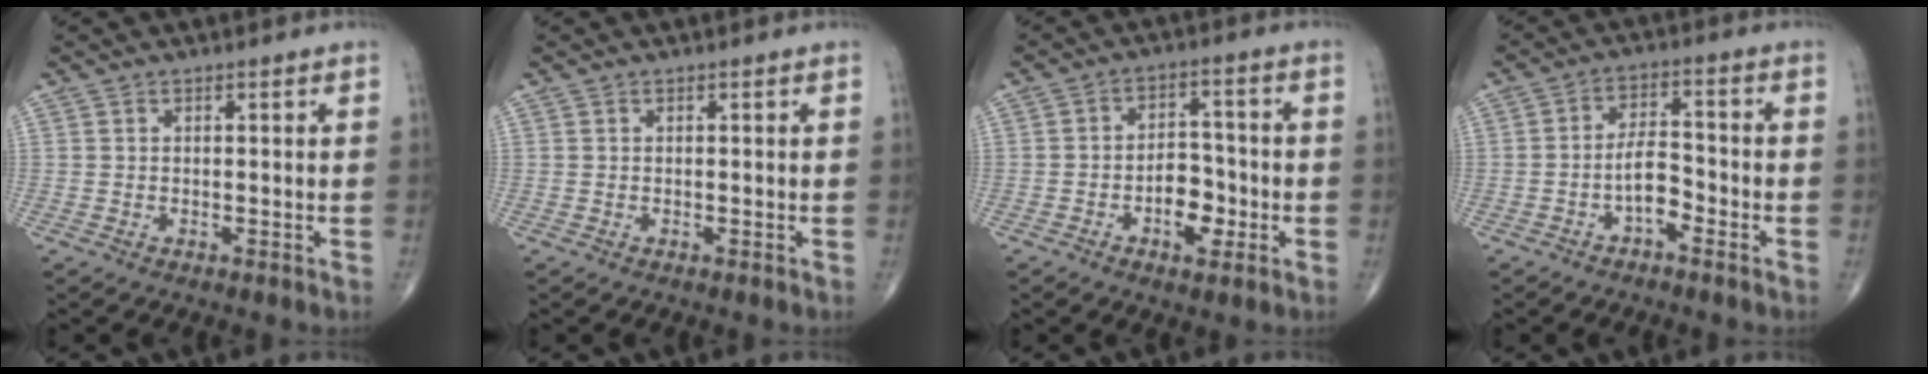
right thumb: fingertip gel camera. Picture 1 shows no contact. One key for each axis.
{"total": 0.0}
{"total": 7.5, "fx": -2.5, "fy": 4.4, "fz": 5.5, "tx": -0.060, "ty": 0.024, "tz": -0.042}
{"total": 5.5, "fx": -2.5, "fy": 2.4, "fz": 4.3, "tx": -0.070, "ty": 0.030, "tz": -0.045}